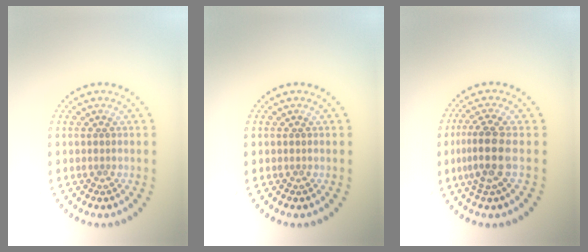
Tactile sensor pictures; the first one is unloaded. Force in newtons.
{"total": 0.0}
{"total": 3.5, "press": 2.9, "slide": 2.0}